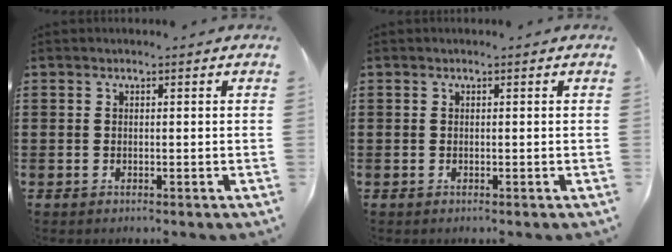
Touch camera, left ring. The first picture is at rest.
{"total": 0.0}